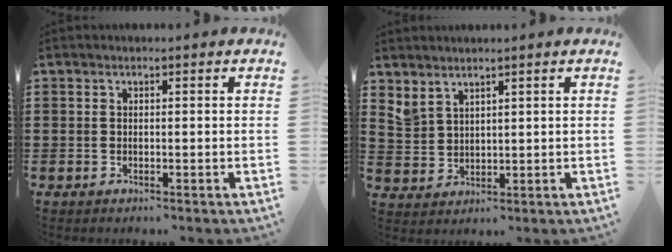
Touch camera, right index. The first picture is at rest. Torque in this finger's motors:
{"motor_torque": [-0.39, 0.27, -0.02, -0.01]}